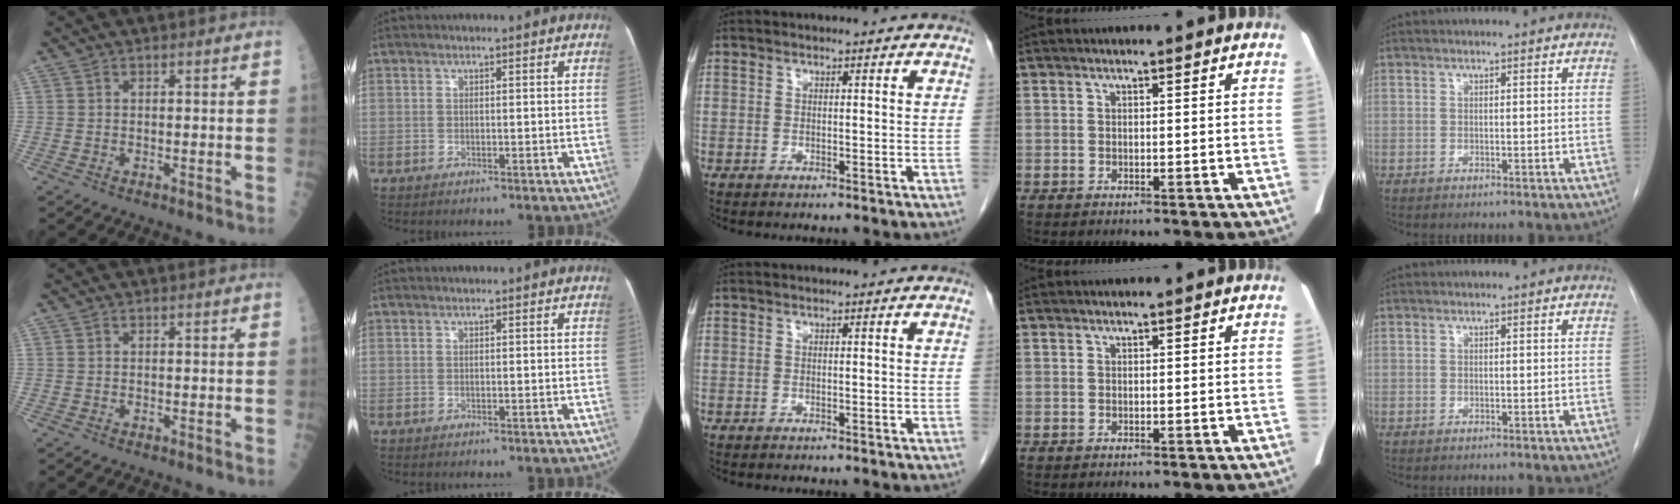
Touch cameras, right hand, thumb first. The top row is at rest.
{}